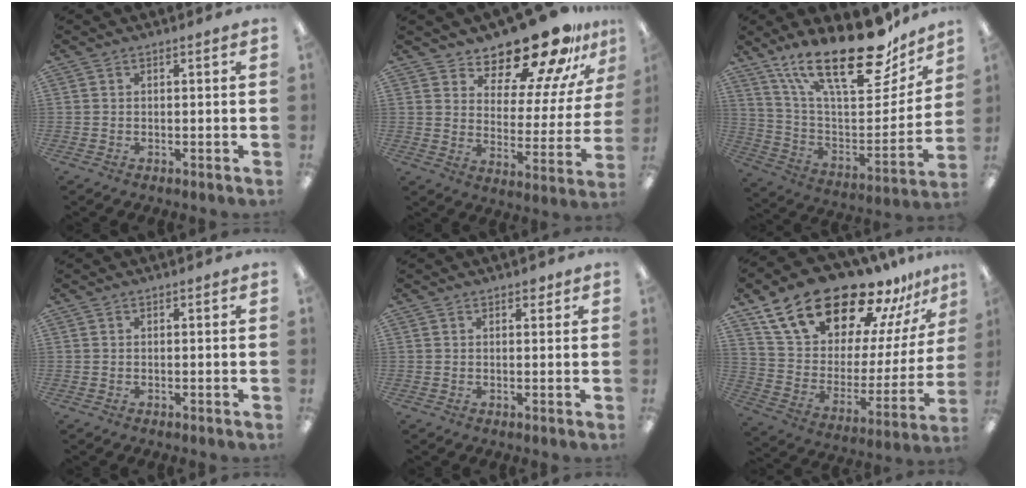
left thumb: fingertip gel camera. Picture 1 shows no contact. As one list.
[{"total": 19.6, "force": [16.9, 5.6, 8.1], "torque": [-0.117, -0.134, 0.284]}, {"total": 27.3, "force": [18.8, 10.1, 17.0], "torque": [-0.264, -0.120, 0.323]}, {"total": 0.0}, {"total": 1.5, "force": [1.1, 0.8, 0.6], "torque": [0.004, -0.006, 0.017]}, {"total": 24.4, "force": [18.2, 11.6, 11.2], "torque": [-0.182, -0.122, 0.328]}]